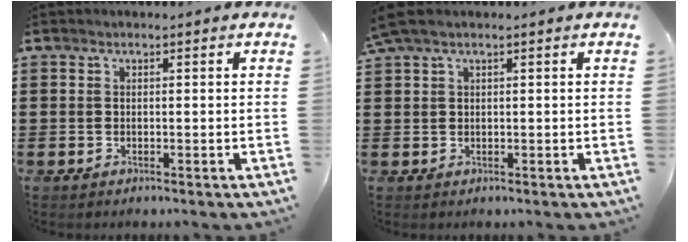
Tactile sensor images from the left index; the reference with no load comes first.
{"total": 1.5, "force": [0.8, 0.3, 1.3], "torque": [-0.028, 0.003, 0.013]}